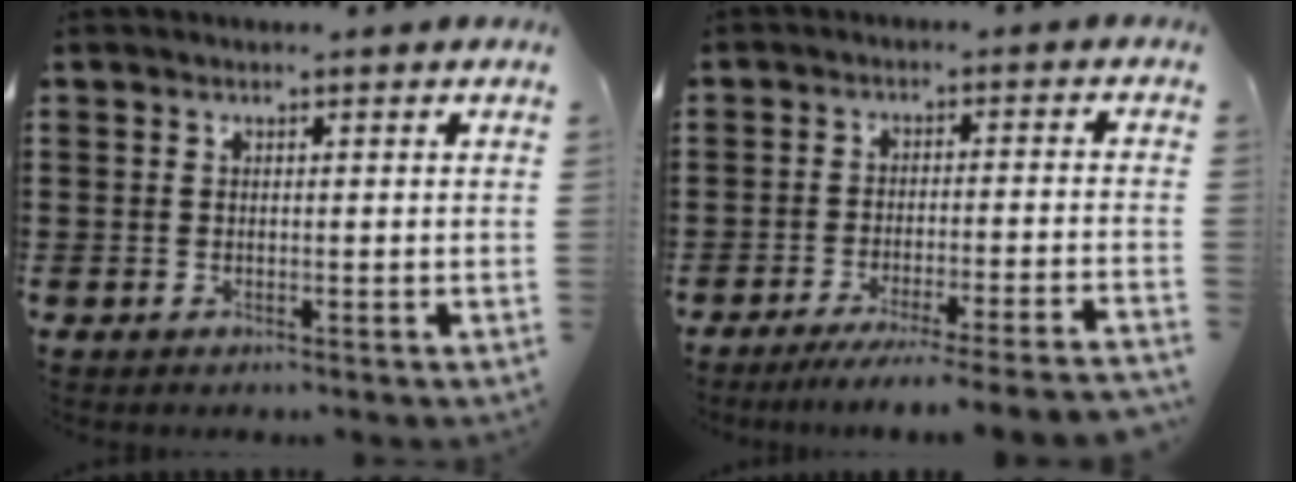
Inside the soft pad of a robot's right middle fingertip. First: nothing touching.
{"total": 4.9, "force": [-4.3, -0.6, 2.2], "torque": [-0.034, -0.014, -0.082]}